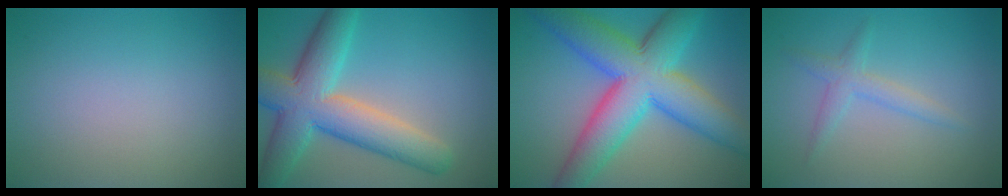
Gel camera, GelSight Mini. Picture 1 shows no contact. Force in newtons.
{"total": 9.1, "press": 9.1, "slide": 0.3}
{"total": 12.0, "press": 12.0, "slide": 0.2}
{"total": 1.9, "press": 1.9, "slide": 0.1}